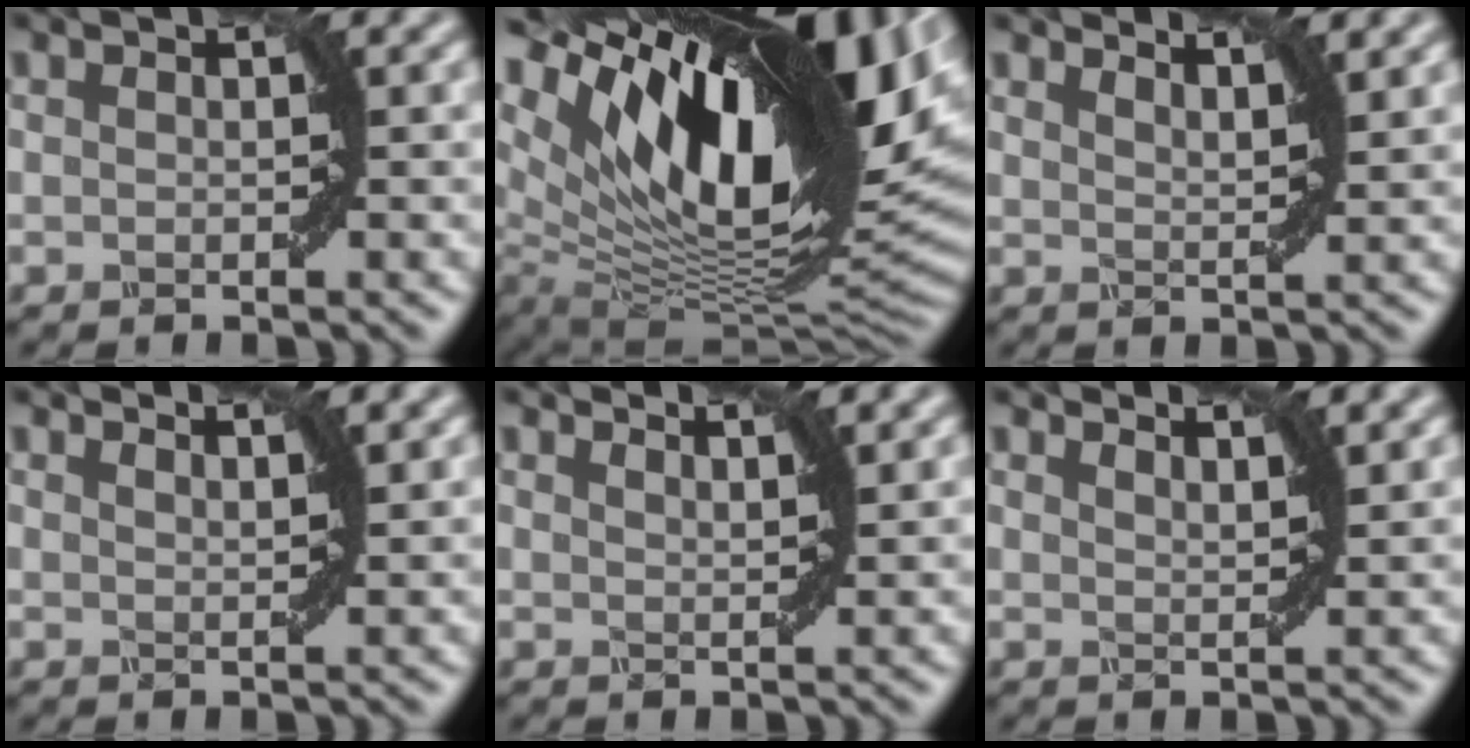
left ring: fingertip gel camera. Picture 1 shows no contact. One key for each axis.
{"total": 18.2, "fx": 6.2, "fy": 8.6, "fz": 14.8, "tx": -0.243, "ty": 0.008, "tz": 0.106}
{"total": 3.4, "fx": 3.1, "fy": 0.6, "fz": 1.4, "tx": -0.015, "ty": 0.004, "tz": 0.029}
{"total": 2.3, "fx": 2.1, "fy": 0.5, "fz": 0.9, "tx": -0.003, "ty": 0.002, "tz": 0.016}
{"total": 2.7, "fx": 2.4, "fy": 0.5, "fz": 1.1, "tx": -0.005, "ty": 0.003, "tz": 0.018}
{"total": 3.0, "fx": 2.7, "fy": 0.5, "fz": 1.2, "tx": -0.009, "ty": 0.004, "tz": 0.023}